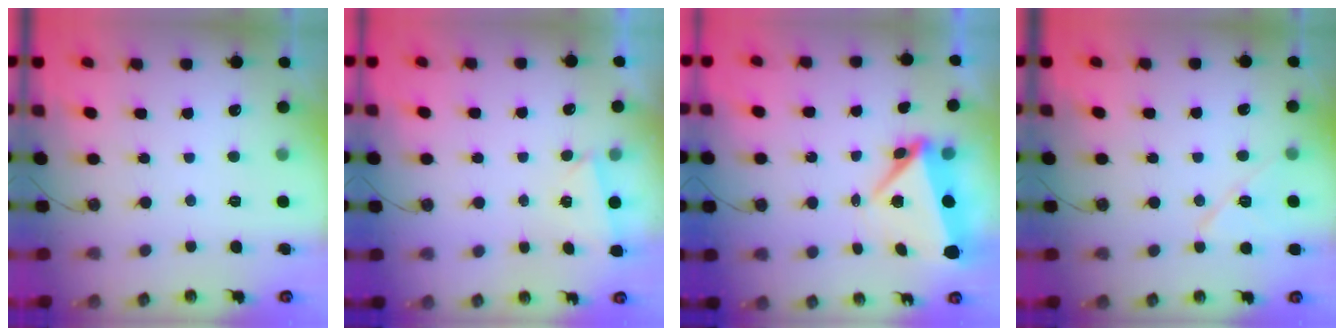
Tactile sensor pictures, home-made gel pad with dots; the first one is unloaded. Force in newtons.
{"total": 1.0, "press": 0.9, "slide": 0.4}
{"total": 6.3, "press": 5.9, "slide": 2.2}
{"total": 9.1, "press": 9.1, "slide": 0.9}